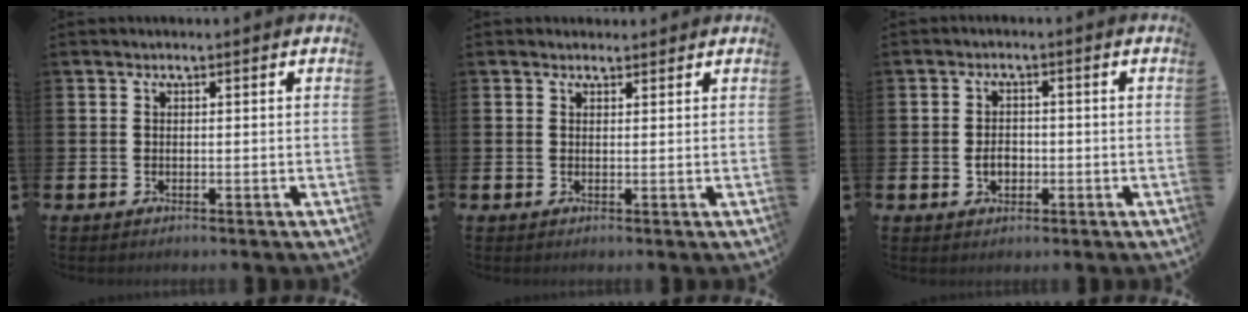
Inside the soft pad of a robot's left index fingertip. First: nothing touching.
{"total": 1.2, "force": [1.1, 0.5, 0.0], "torque": [0.011, 0.001, 0.017]}
{"total": 2.4, "force": [-0.6, 1.8, 1.5], "torque": [-0.016, 0.000, -0.017]}